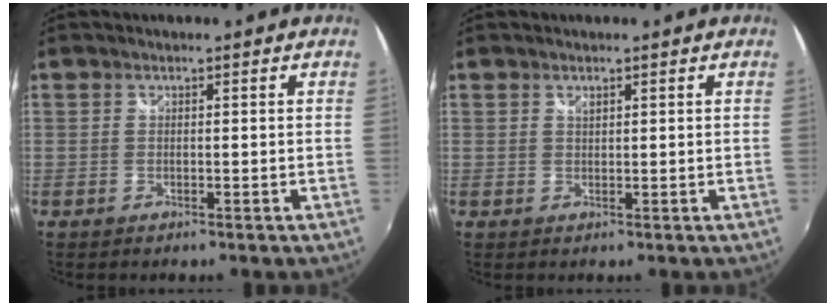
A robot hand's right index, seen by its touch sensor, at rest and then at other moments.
{"total": 0.8, "force": [0.4, 0.7, 0.3], "torque": [-0.003, 0.002, 0.005]}